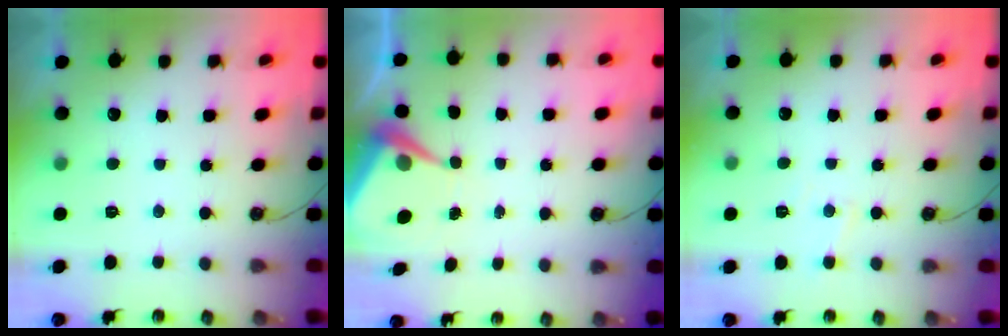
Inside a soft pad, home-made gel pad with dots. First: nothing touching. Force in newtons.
{"total": 6.1, "press": 6.1, "slide": 0.3}
{"total": 4.8, "press": 4.8, "slide": 0.7}